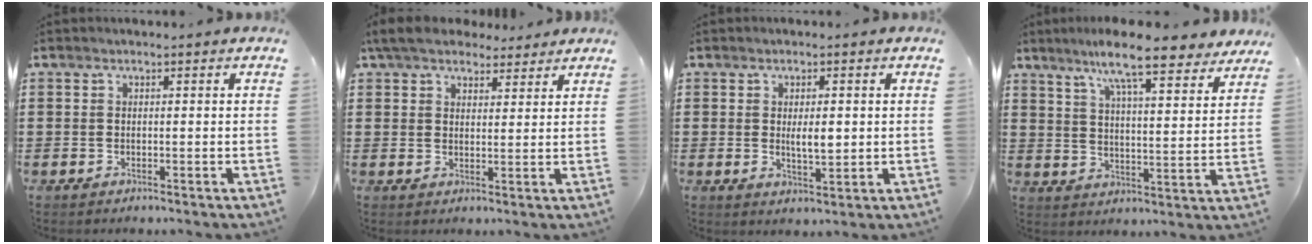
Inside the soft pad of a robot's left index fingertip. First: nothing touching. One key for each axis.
{"total": 5.7, "fx": 4.8, "fy": 2.1, "fz": 2.1, "tx": -0.057, "ty": 0.000, "tz": 0.091}
{"total": 3.5, "fx": 0.5, "fy": 1.2, "fz": 3.2, "tx": -0.046, "ty": -0.003, "tz": 0.004}
{"total": 10.0, "fx": 8.3, "fy": 0.4, "fz": 5.6, "tx": -0.116, "ty": -0.040, "tz": 0.138}